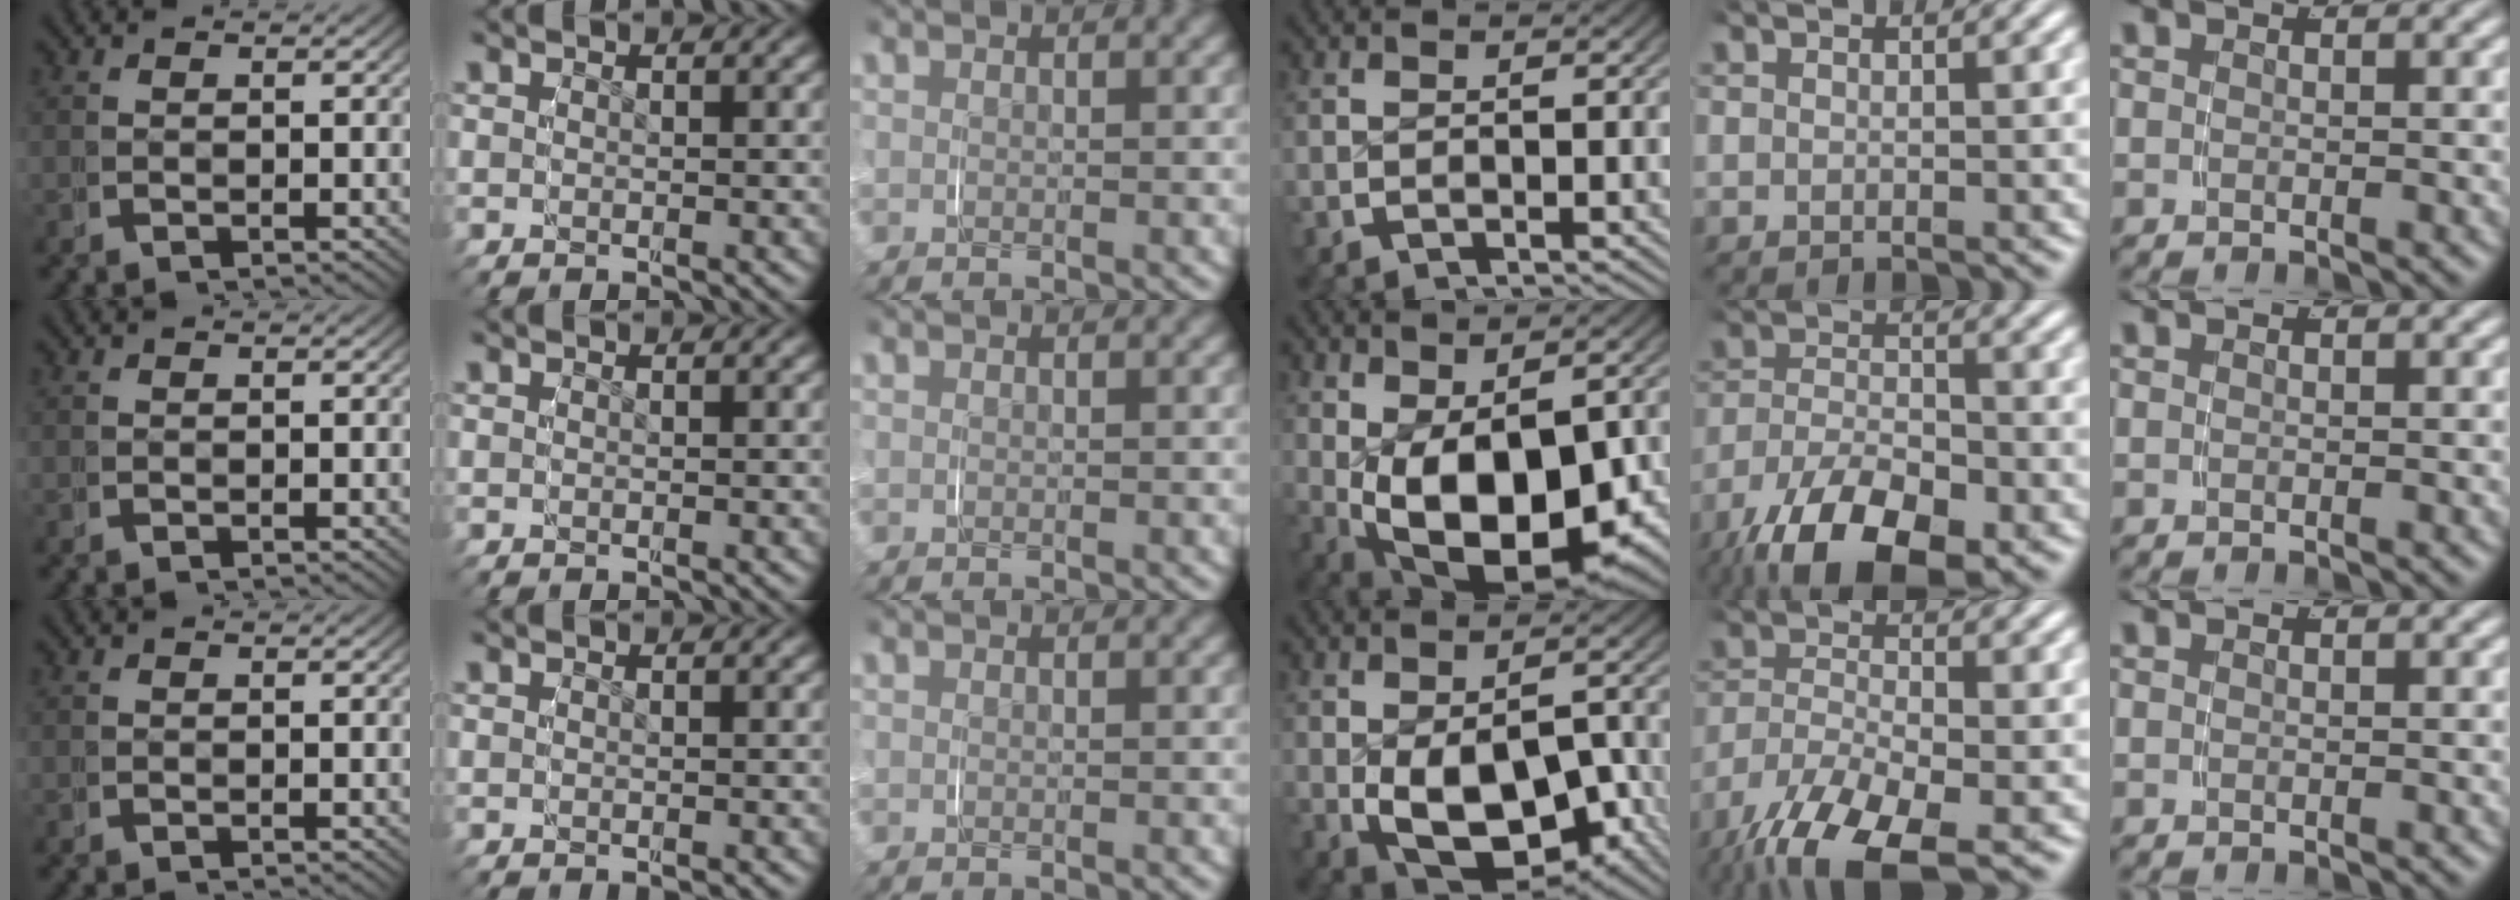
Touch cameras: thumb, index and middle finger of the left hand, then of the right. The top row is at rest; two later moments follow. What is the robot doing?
{"motion": "grasp_and_lifting", "object": "paper plate"}